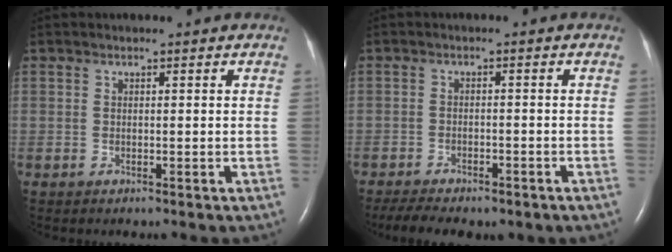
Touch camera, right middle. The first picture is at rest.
{"total": 9.4, "force": [-7.3, 3.4, 4.8], "torque": [-0.085, -0.003, -0.100]}